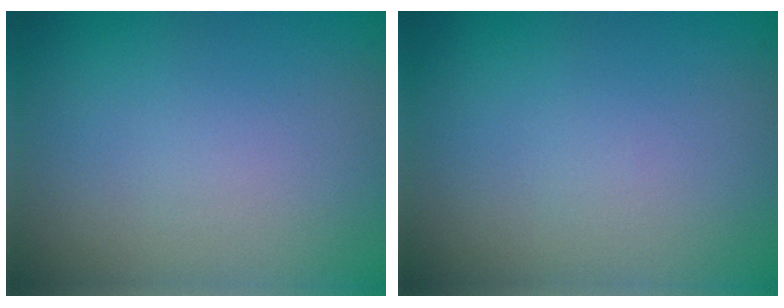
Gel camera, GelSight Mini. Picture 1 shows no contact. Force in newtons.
{"total": 0.0}